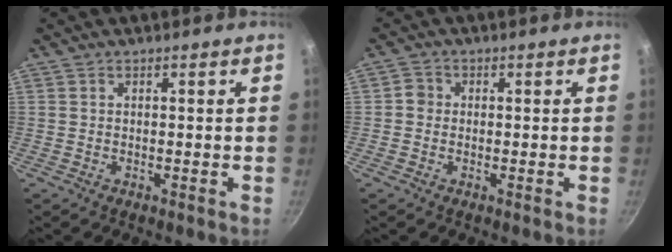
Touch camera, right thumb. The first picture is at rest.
{"total": 2.1, "force": [-0.2, 2.0, 0.7], "torque": [0.000, 0.007, -0.009]}